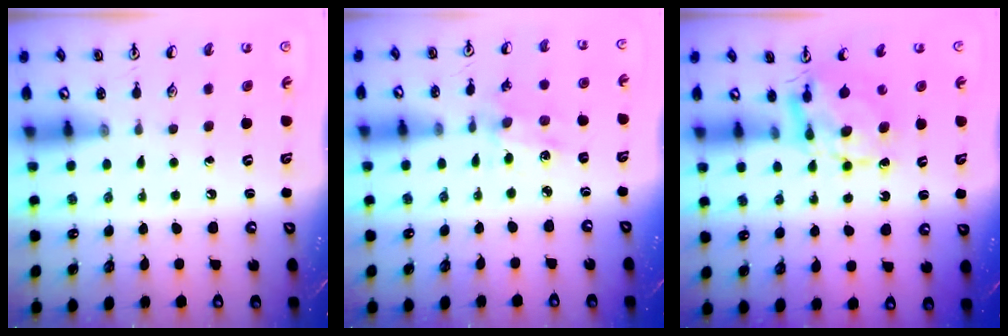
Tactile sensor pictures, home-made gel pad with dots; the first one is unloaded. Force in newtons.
{"total": 1.5, "press": 1.4, "slide": 0.4}
{"total": 6.6, "press": 6.6, "slide": 0.5}